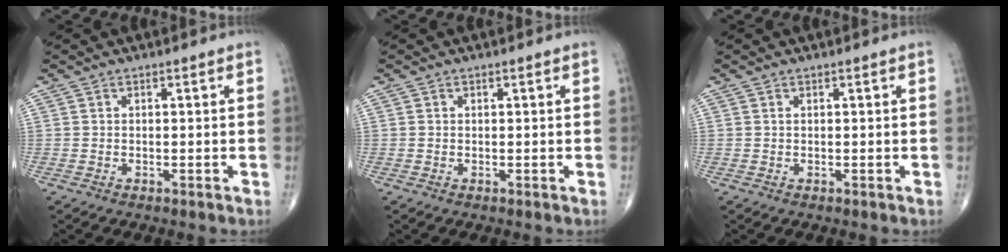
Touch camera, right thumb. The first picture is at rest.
{"total": 0.0}
{"total": 0.0}